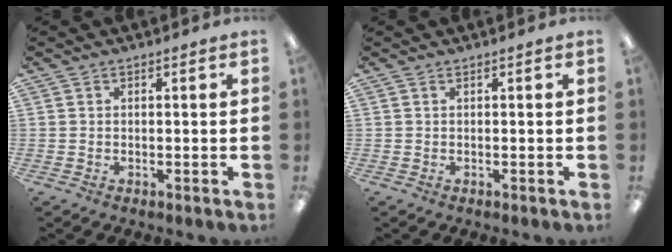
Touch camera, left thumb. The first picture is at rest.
{"total": 0.0}